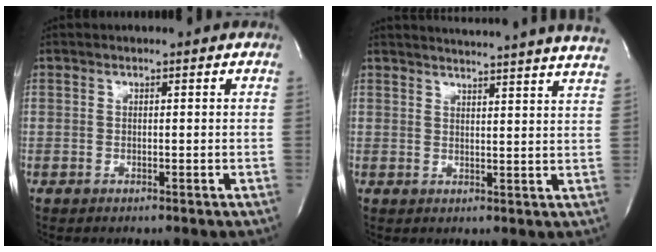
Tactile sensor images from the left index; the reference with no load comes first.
{"total": 19.8, "force": [18.8, -1.1, 6.0], "torque": [-0.095, -0.057, 0.221]}